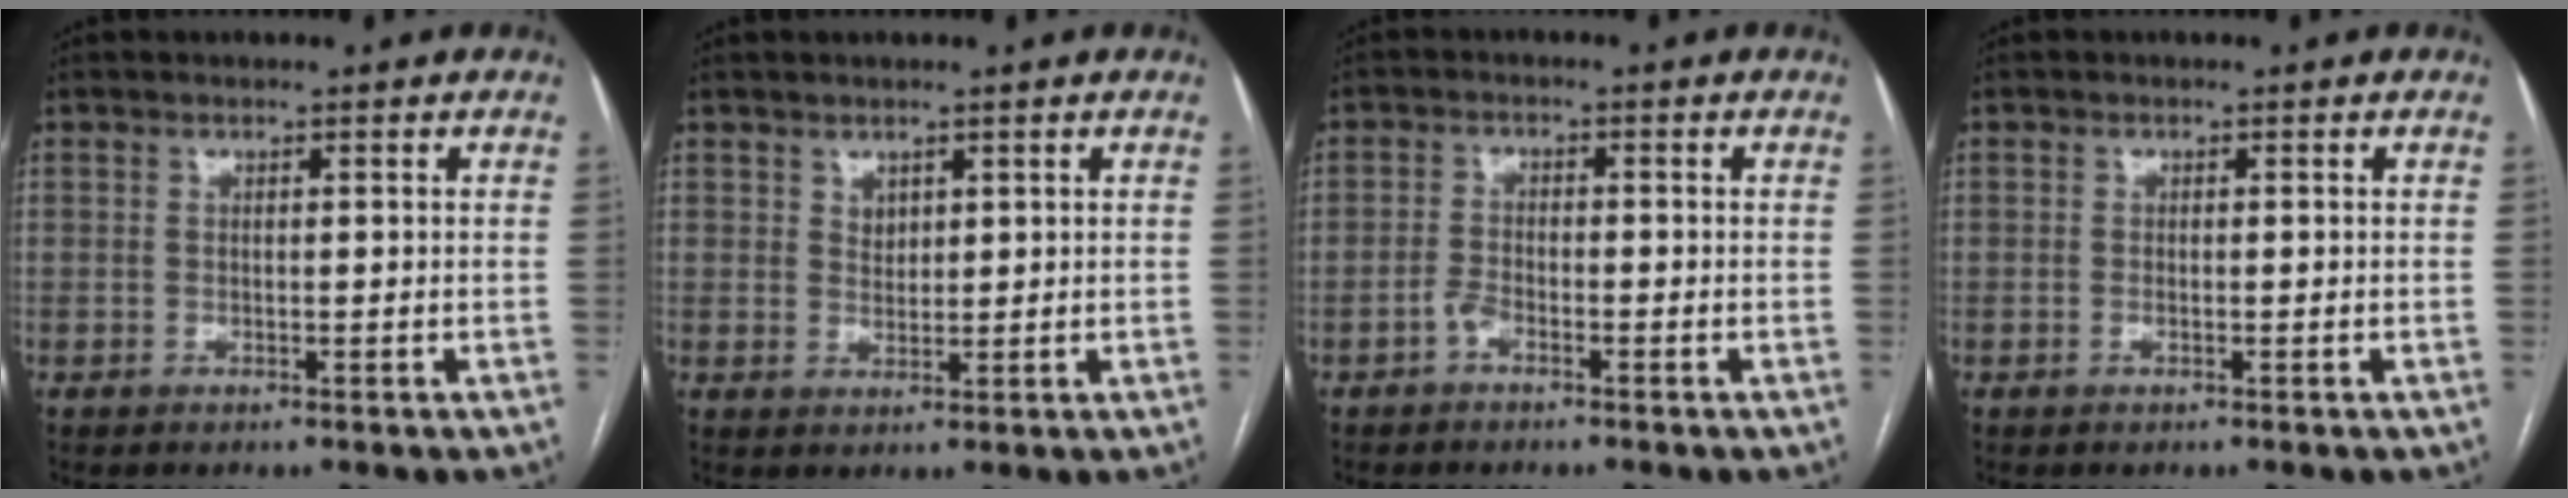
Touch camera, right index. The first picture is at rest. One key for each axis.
{"total": 1.8, "fx": 1.1, "fy": 1.3, "fz": 0.7, "tx": -0.011, "ty": -0.001, "tz": 0.023}
{"total": 2.0, "fx": -1.4, "fy": 0.8, "fz": 1.3, "tx": -0.026, "ty": 0.003, "tz": -0.028}
{"total": 0.6, "fx": -0.2, "fy": 0.2, "fz": 0.5, "tx": -0.011, "ty": 0.000, "tz": -0.003}